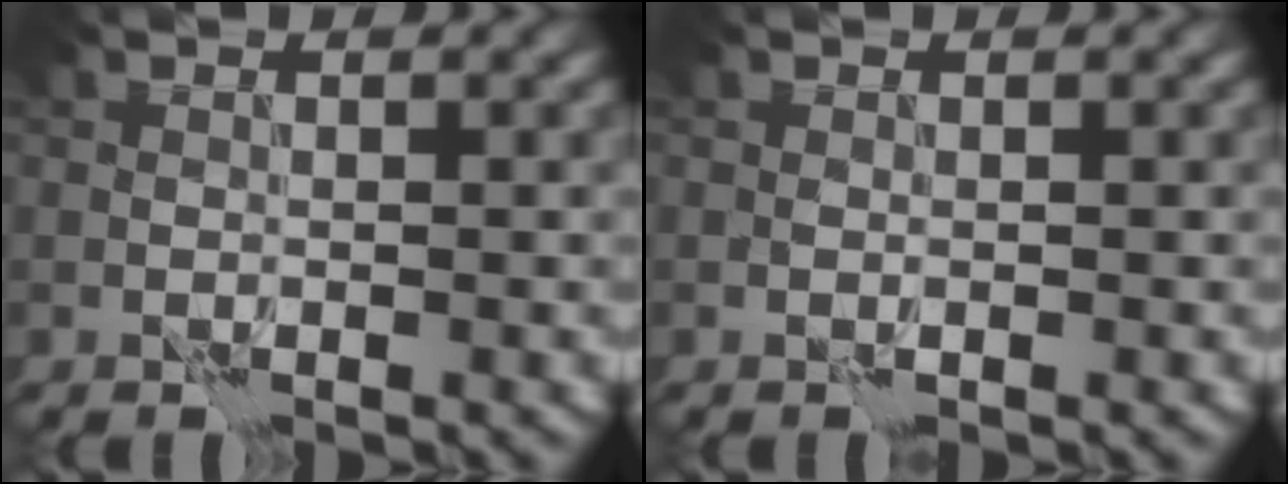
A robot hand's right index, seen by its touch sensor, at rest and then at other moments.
{"total": 0.0}